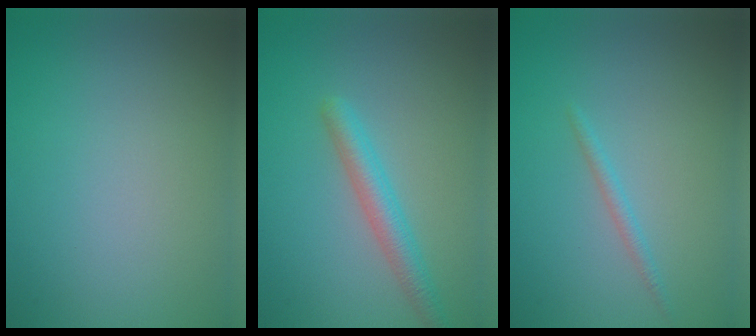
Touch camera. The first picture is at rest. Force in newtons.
{"total": 3.0, "press": 3.0, "slide": 0.0}
{"total": 1.0, "press": 1.0, "slide": 0.1}